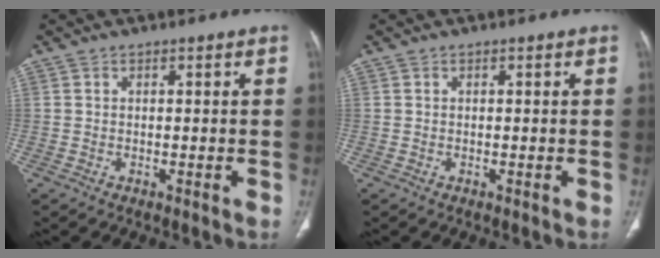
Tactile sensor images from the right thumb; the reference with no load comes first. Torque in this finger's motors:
{"motor_torque": [0.22, 0.34, -0.10, -0.04, 0.03]}